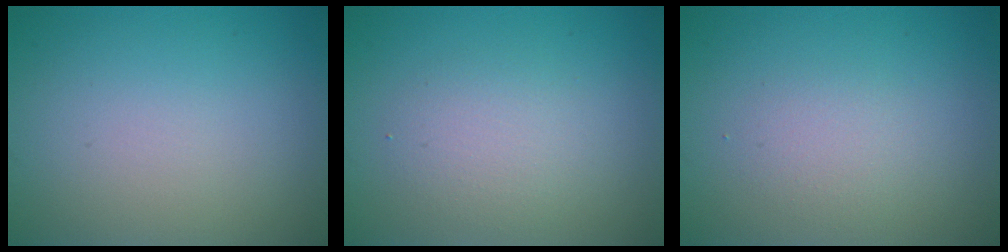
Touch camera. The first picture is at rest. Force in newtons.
{"total": 2.5, "press": 2.5, "slide": 0.2}
{"total": 1.6, "press": 1.6, "slide": 0.1}